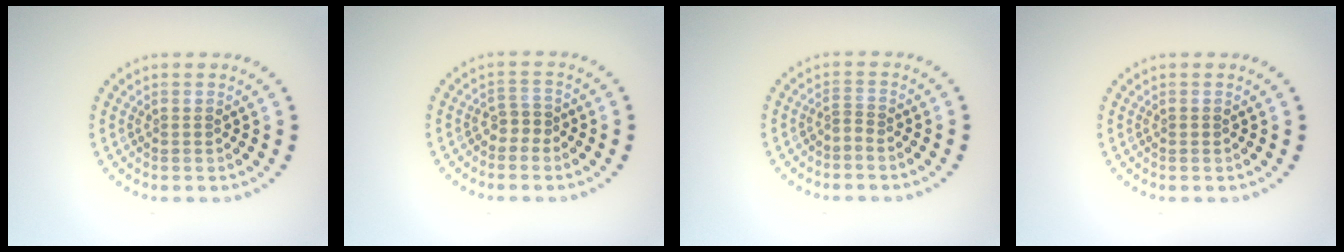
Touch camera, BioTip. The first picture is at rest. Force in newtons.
{"total": 1.7, "press": 1.2, "slide": 1.2}
{"total": 0.6, "press": 0.1, "slide": 0.6}
{"total": 0.5, "press": 0.5, "slide": 0.1}